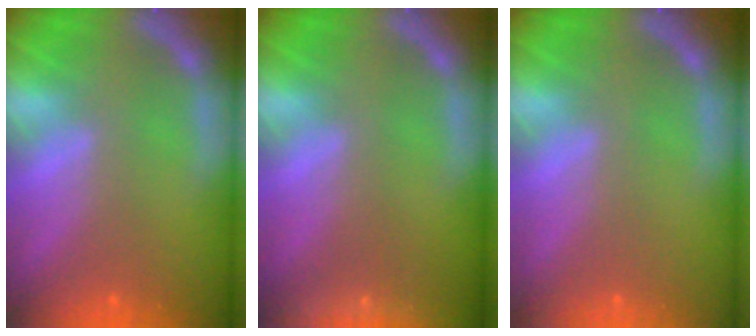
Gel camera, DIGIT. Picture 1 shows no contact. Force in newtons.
{"total": 8.5}
{"total": 0.0}